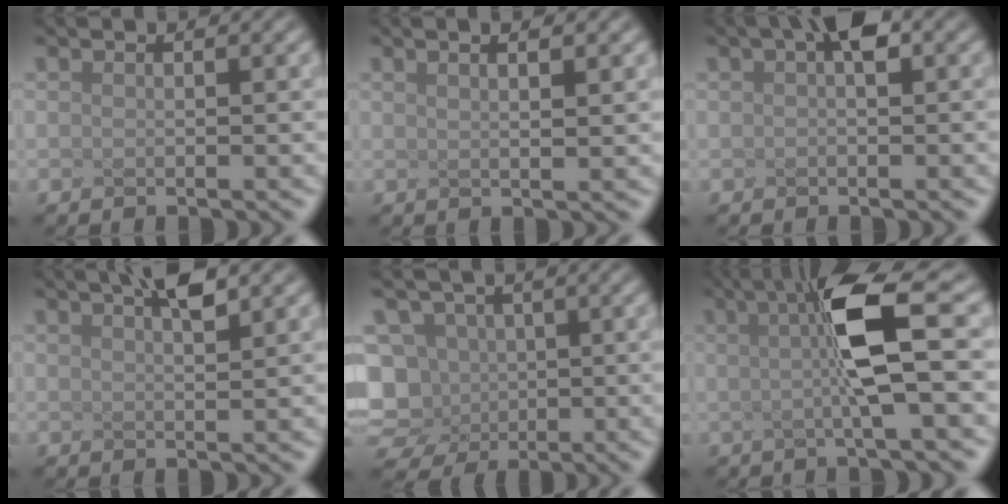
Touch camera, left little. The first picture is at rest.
{"total": 2.4, "force": [1.3, 0.6, 1.9], "torque": [-0.030, 0.022, 0.018]}
{"total": 1.3, "force": [0.0, -0.5, 1.2], "torque": [-0.038, 0.007, 0.030]}
{"total": 1.4, "force": [0.6, -0.6, 1.1], "torque": [-0.032, 0.004, 0.040]}
{"total": 8.1, "force": [-2.8, 6.8, 3.3], "torque": [-0.090, -0.014, -0.028]}
{"total": 5.2, "force": [-0.4, -0.4, 5.2], "torque": [-0.124, 0.001, 0.027]}